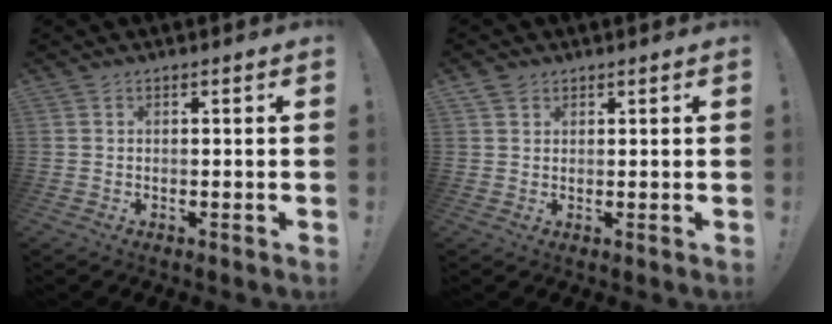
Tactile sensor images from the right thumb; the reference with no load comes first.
{"total": 2.4, "force": [1.7, 1.6, 0.5], "torque": [-0.005, -0.005, 0.031]}